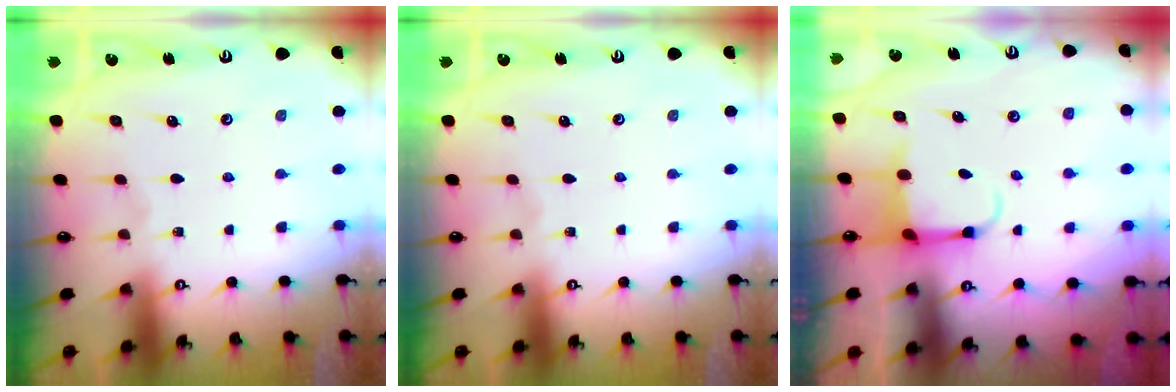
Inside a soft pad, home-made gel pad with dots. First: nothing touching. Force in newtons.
{"total": 0.0}
{"total": 3.9, "press": 3.7, "slide": 1.3}